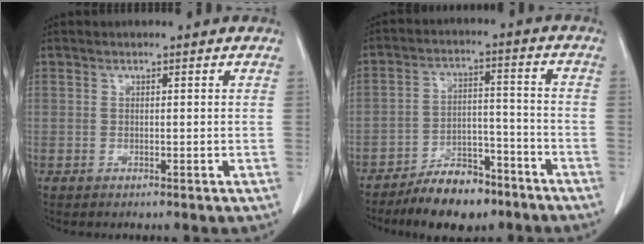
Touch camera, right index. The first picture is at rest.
{"total": 9.9, "force": [-7.7, 4.0, 4.7], "torque": [-0.074, 0.011, -0.131]}